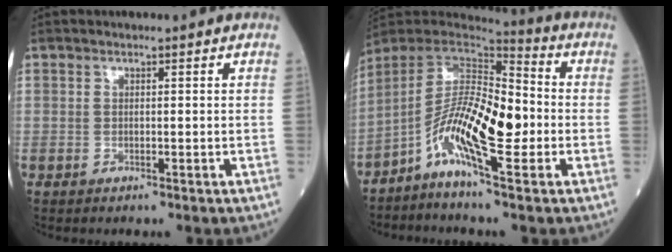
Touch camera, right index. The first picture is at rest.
{"total": 12.9, "force": [-3.3, 2.5, 12.2], "torque": [-0.225, 0.013, -0.067]}